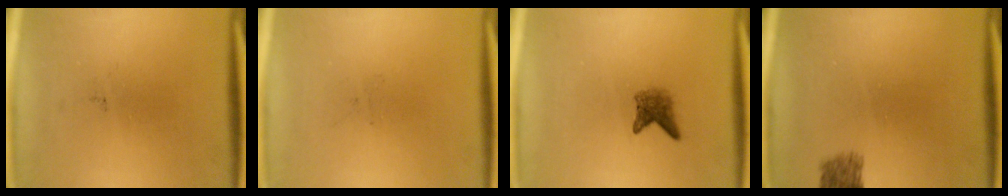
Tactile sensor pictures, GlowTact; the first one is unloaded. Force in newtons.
{"total": 0.0}
{"total": 2.4}
{"total": 2.5}